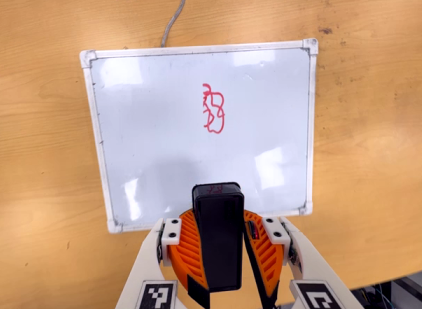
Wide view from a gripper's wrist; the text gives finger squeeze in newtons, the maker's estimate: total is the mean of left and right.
{"total": 10.4, "left": 10.4, "right": 10.5}